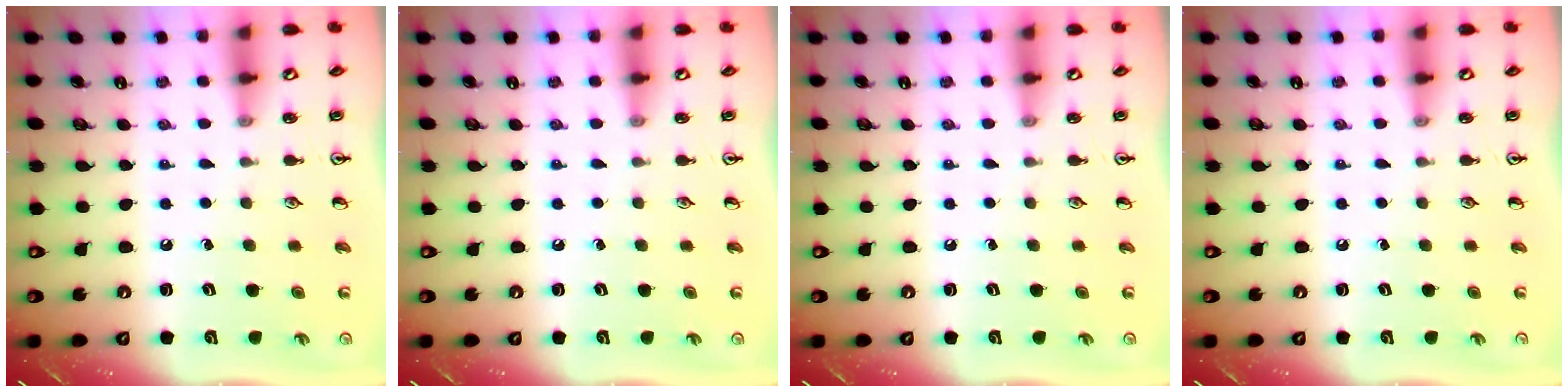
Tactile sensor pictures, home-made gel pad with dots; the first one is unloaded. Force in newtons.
{"total": 0.0}
{"total": 0.0}
{"total": 0.0}